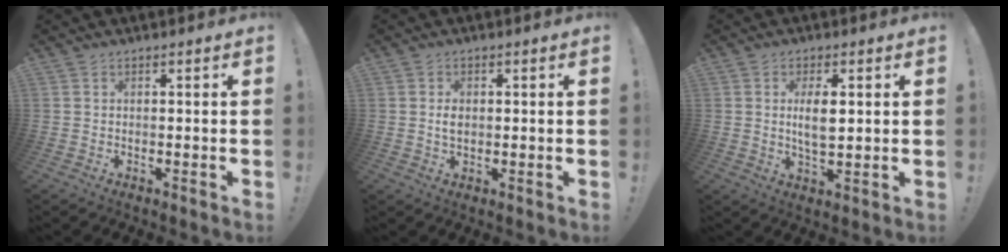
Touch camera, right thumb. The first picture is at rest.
{"total": 2.9, "force": [0.2, 2.0, 2.1], "torque": [-0.026, -0.002, 0.001]}
{"total": 6.5, "force": [1.0, 2.7, 5.8], "torque": [-0.108, -0.006, 0.010]}